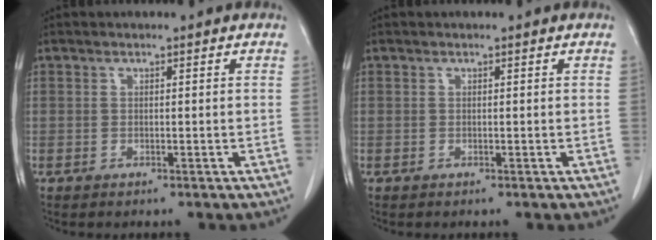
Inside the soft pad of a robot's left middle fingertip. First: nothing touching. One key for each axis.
{"total": 0.0}